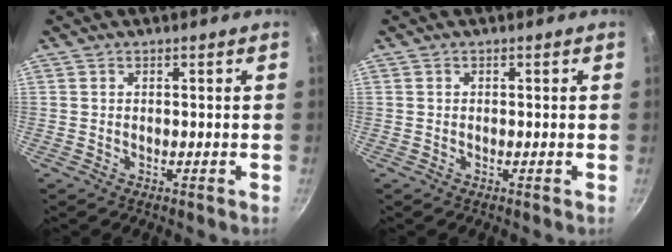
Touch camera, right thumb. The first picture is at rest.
{"total": 0.0}